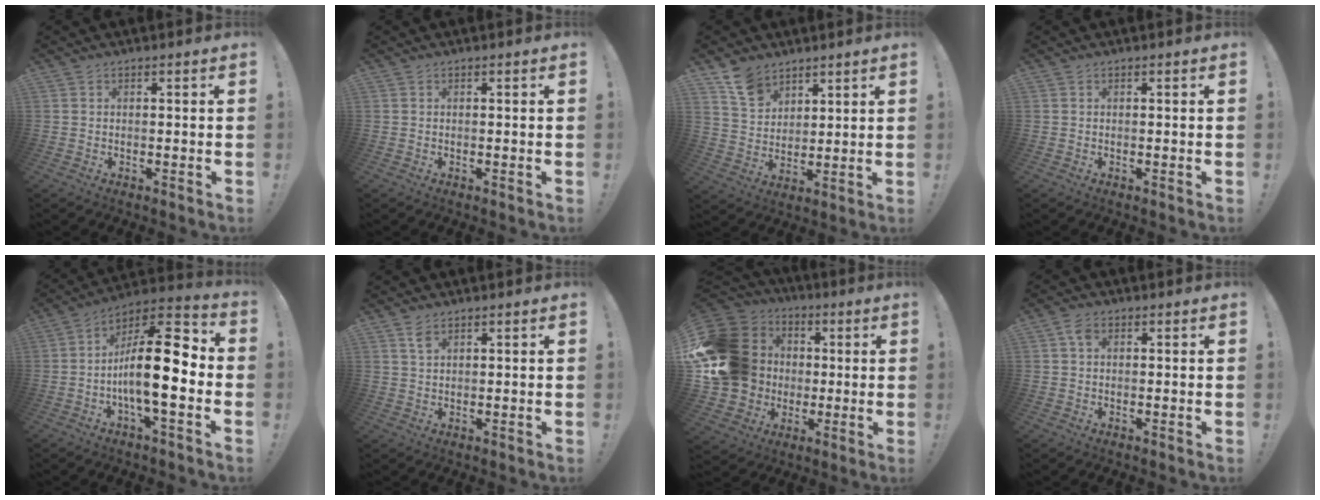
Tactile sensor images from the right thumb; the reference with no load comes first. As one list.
[{"total": 0.0}, {"total": 9.5, "force": [6.9, 5.7, 3.0], "torque": [-0.049, -0.044, 0.136]}, {"total": 0.0}, {"total": 19.9, "force": [-2.9, 6.9, 18.4], "torque": [-0.310, 0.017, -0.047]}, {"total": 2.8, "force": [1.7, 1.1, 1.9], "torque": [-0.025, -0.007, 0.028]}, {"total": 21.4, "force": [1.0, 18.6, 10.5], "torque": [-0.197, 0.007, 0.061]}, {"total": 3.0, "force": [1.1, 1.8, 2.2], "torque": [-0.037, 0.003, 0.019]}]